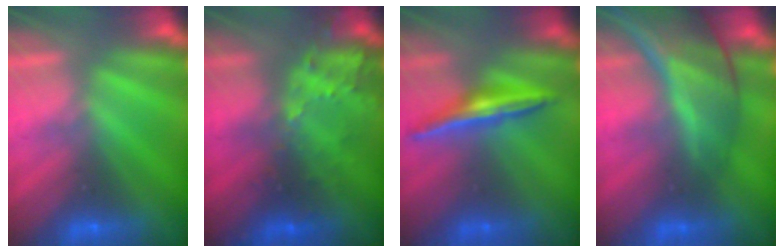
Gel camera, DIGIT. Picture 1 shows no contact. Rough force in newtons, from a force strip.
{"total": 5.7}
{"total": 1.6}
{"total": 7.6}